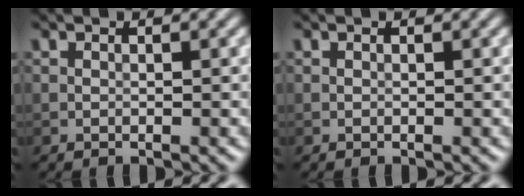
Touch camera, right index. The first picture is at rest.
{"total": 0.0}